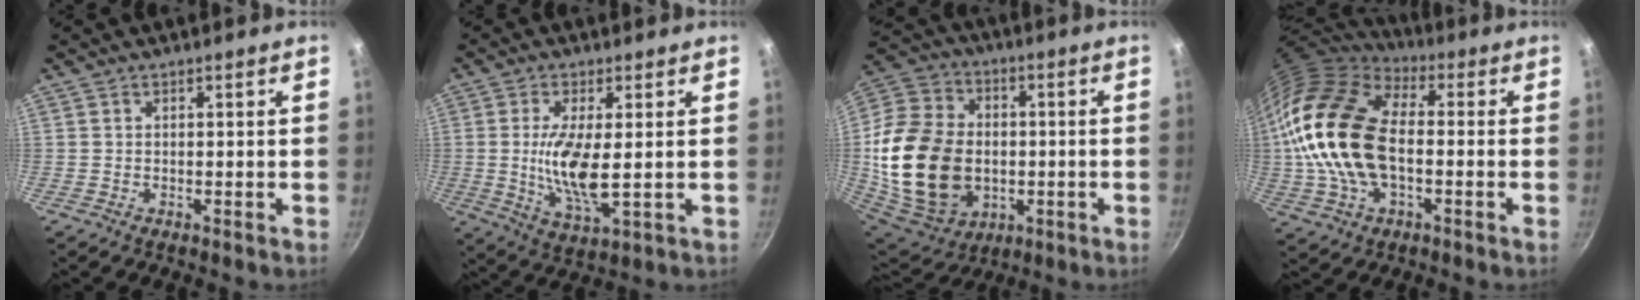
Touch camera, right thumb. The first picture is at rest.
{"total": 10.2, "force": [0.4, 3.4, 9.6], "torque": [-0.192, -0.017, 0.010]}
{"total": 24.9, "force": [-2.1, 18.4, 16.7], "torque": [-0.318, 0.018, -0.022]}
{"total": 20.1, "force": [-0.6, 12.1, 16.0], "torque": [-0.292, 0.022, -0.017]}